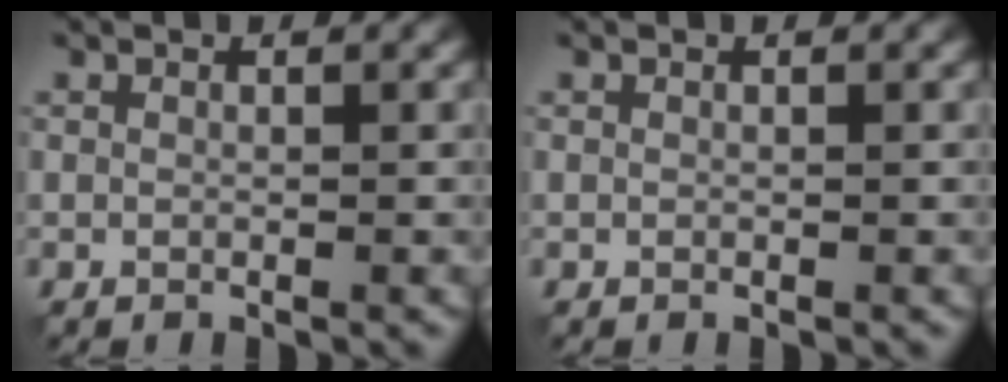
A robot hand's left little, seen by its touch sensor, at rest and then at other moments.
{"total": 0.0}